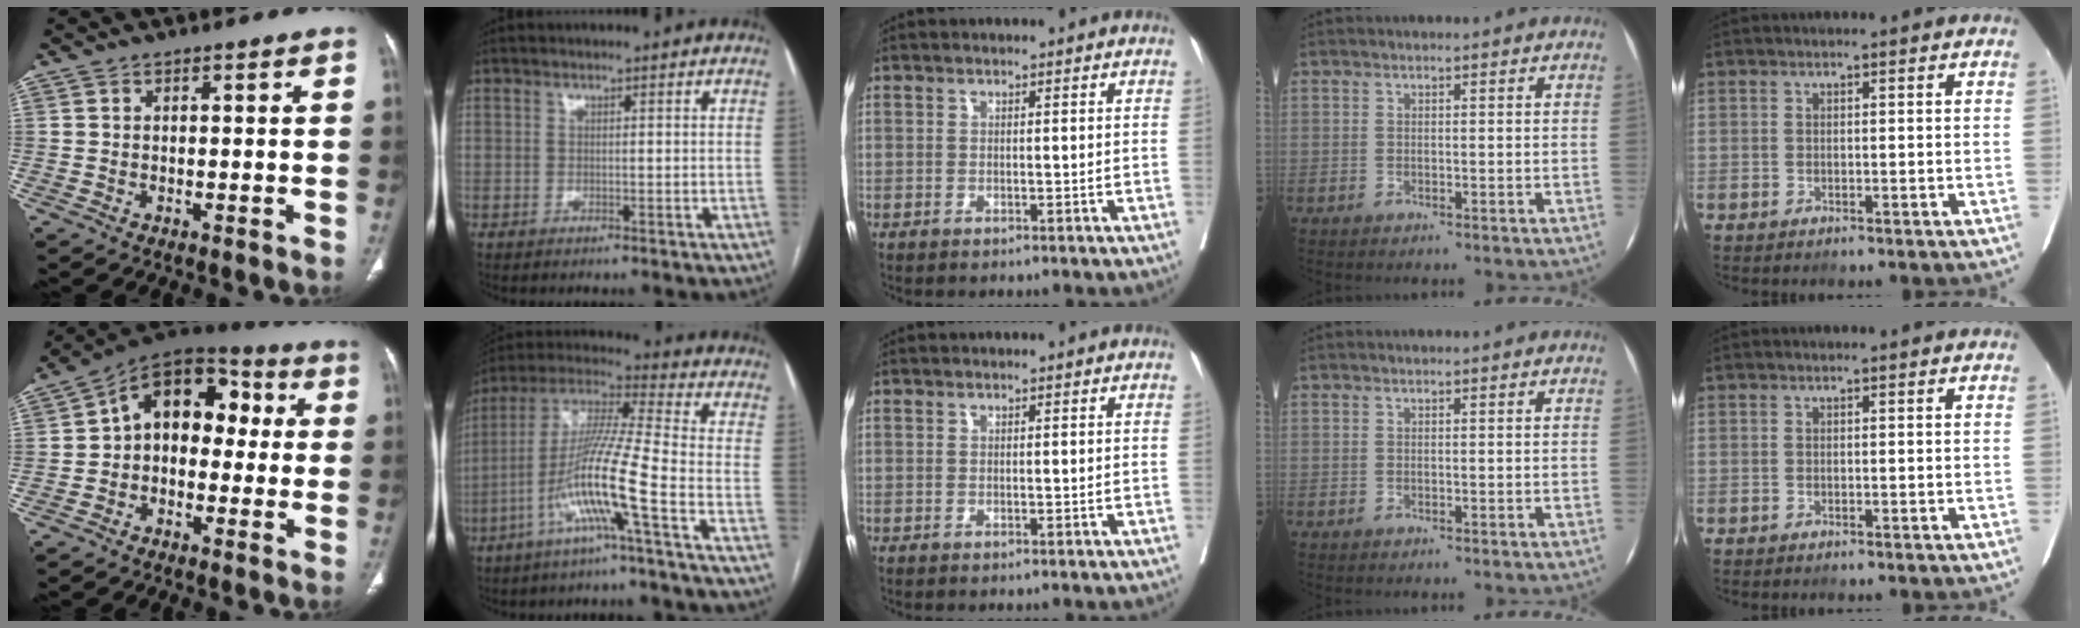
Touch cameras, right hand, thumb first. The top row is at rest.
{"thumb": {"total": 13.5, "force": [0.6, 9.5, 9.6], "torque": [-0.091, 0.049, -0.010]}, "index": {"total": 13.5, "force": [-5.4, -1.2, 12.3], "torque": [-0.242, 0.003, -0.108]}}